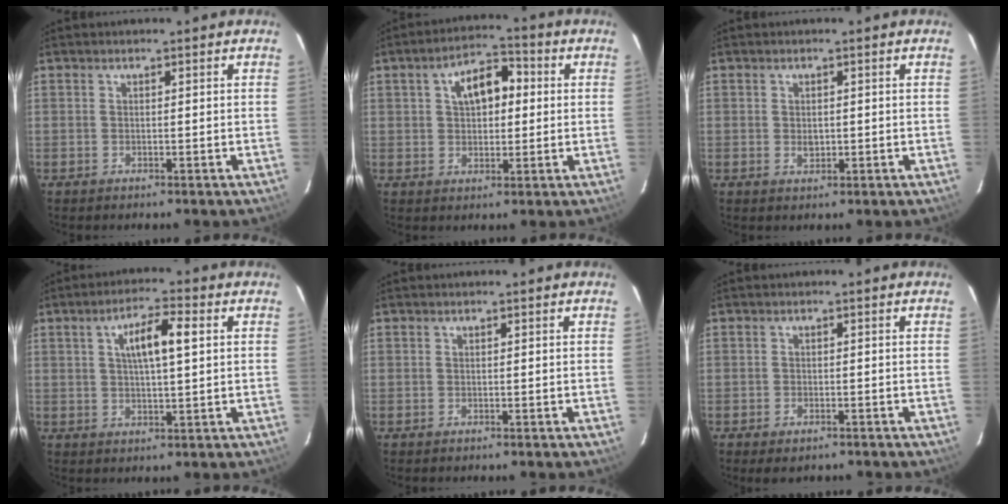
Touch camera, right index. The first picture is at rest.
{"total": 8.5, "force": [1.9, 5.0, 6.6], "torque": [-0.106, 0.031, 0.034]}
{"total": 1.9, "force": [-0.1, 1.4, 1.2], "torque": [-0.019, 0.001, -0.001]}
{"total": 7.5, "force": [2.1, 1.8, 6.9], "torque": [-0.121, 0.011, 0.039]}
{"total": 0.0}
{"total": 1.1, "force": [-0.7, 0.7, 0.5], "torque": [-0.010, -0.002, -0.013]}